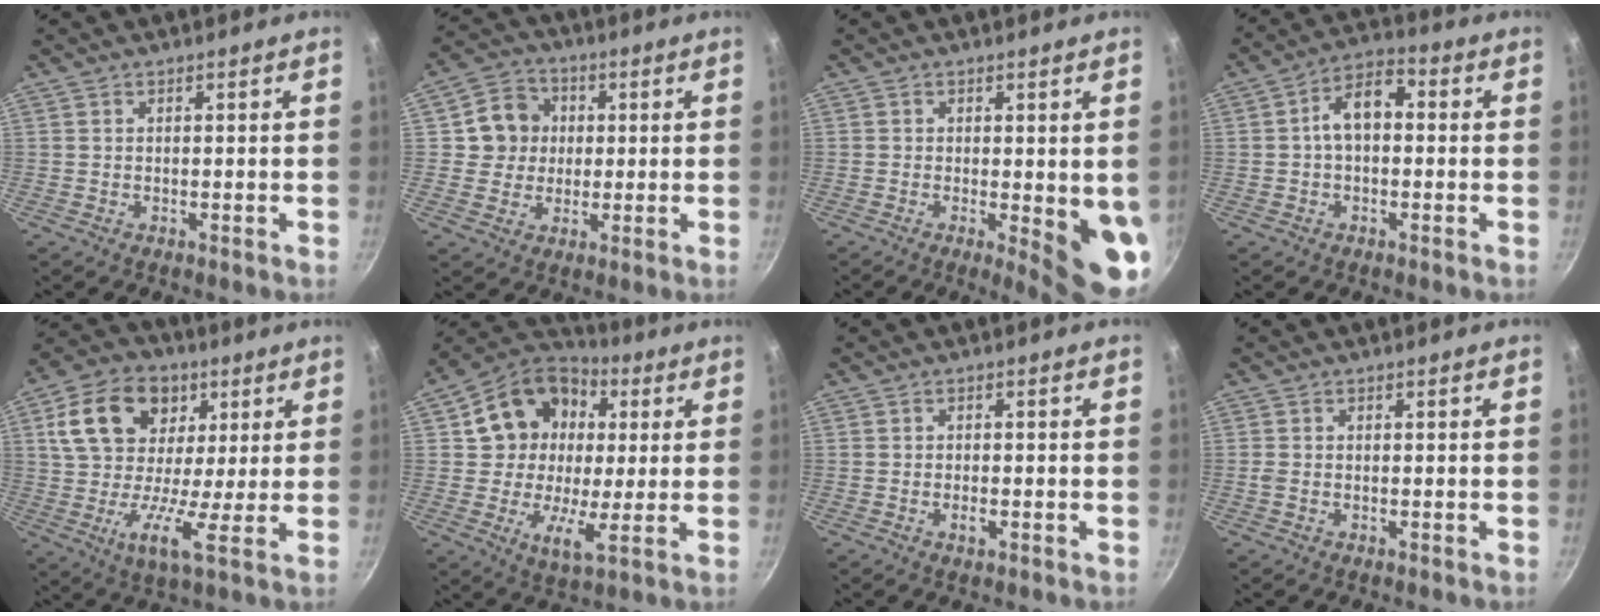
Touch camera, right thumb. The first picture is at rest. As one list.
[{"total": 8.9, "force": [0.9, 8.4, 3.0], "torque": [-0.009, 0.017, 0.001]}, {"total": 9.2, "force": [-0.9, 2.8, 8.7], "torque": [-0.093, -0.018, -0.007]}, {"total": 8.1, "force": [0.3, 5.0, 6.3], "torque": [-0.086, 0.032, -0.006]}, {"total": 17.2, "force": [5.5, 11.5, 11.6], "torque": [-0.191, 0.001, 0.074]}, {"total": 17.6, "force": [4.5, 13.1, 11.0], "torque": [-0.163, 0.004, 0.058]}, {"total": 1.8, "force": [-0.7, 0.8, 1.4], "torque": [-0.029, 0.002, -0.013]}, {"total": 0.9, "force": [-0.3, 0.6, 0.6], "torque": [-0.015, 0.001, -0.006]}]